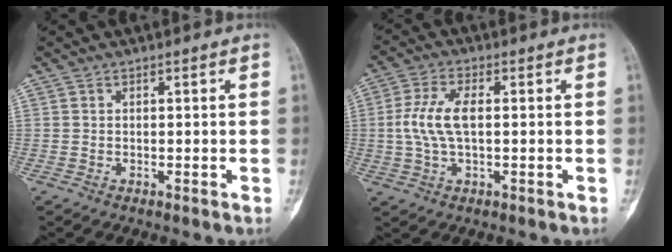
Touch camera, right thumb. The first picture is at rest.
{"total": 7.9, "force": [0.3, 3.5, 7.0], "torque": [-0.161, 0.011, 0.005]}